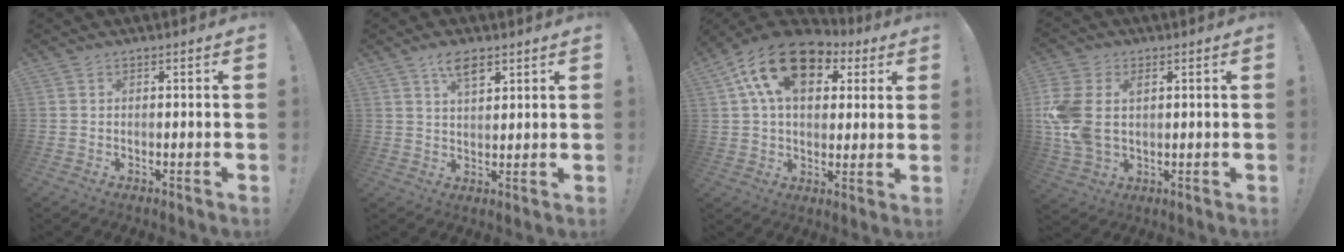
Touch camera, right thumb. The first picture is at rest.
{"total": 6.3, "force": [4.0, 2.8, 4.1], "torque": [-0.059, -0.018, 0.068]}
{"total": 17.9, "force": [7.7, 11.2, 11.6], "torque": [-0.200, -0.024, 0.139]}
{"total": 11.5, "force": [2.4, 8.2, 7.8], "torque": [-0.159, -0.014, 0.044]}